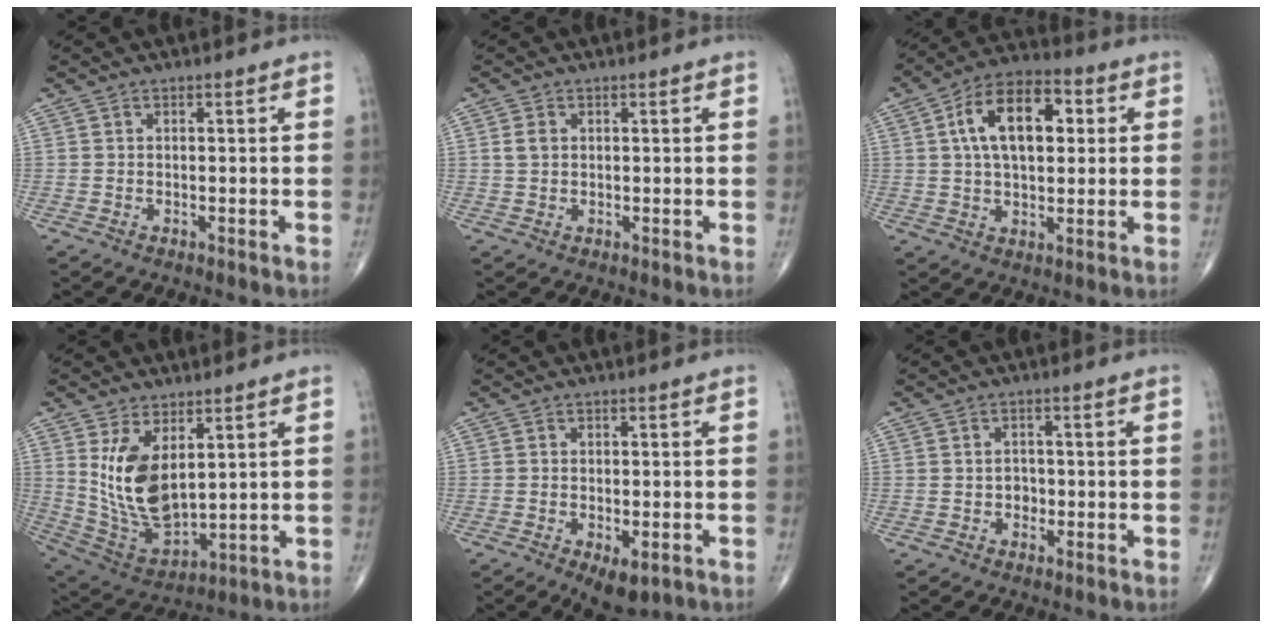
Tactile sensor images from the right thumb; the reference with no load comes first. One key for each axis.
{"total": 2.0, "fx": 0.5, "fy": 1.5, "fz": 1.3, "tx": -0.023, "ty": 0.002, "tz": 0.012}
{"total": 14.9, "fx": 3.3, "fy": 8.3, "fz": 11.9, "tx": -0.183, "ty": 0.018, "tz": 0.049}
{"total": 13.6, "fx": 3.8, "fy": 7.1, "fz": 11.0, "tx": -0.194, "ty": -0.025, "tz": 0.097}
{"total": 5.5, "fx": -2.4, "fy": 2.5, "fz": 4.3, "tx": -0.062, "ty": -0.003, "tz": -0.027}
{"total": 2.2, "fx": -0.5, "fy": 1.9, "fz": 1.1, "tx": 0.000, "ty": 0.006, "tz": -0.010}